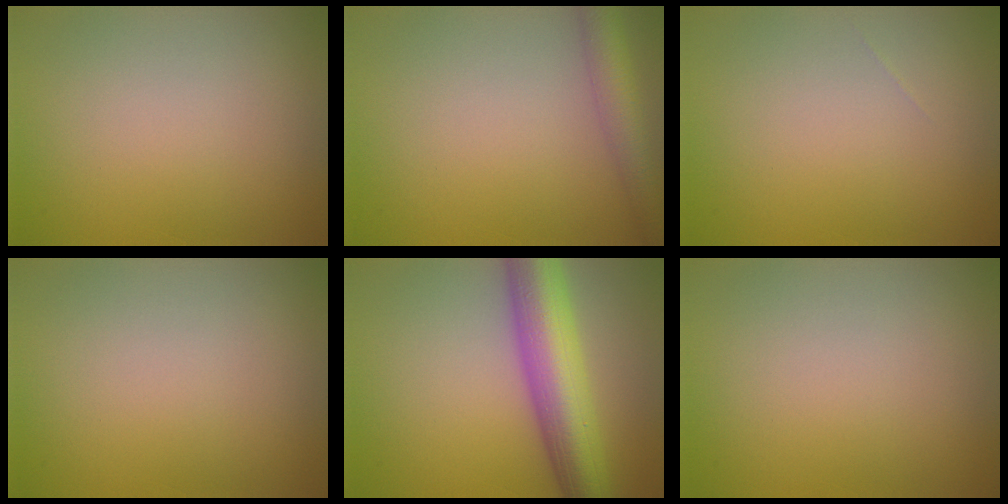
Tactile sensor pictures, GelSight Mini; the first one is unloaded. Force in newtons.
{"total": 3.5, "press": 3.5, "slide": 0.2}
{"total": 0.0}
{"total": 0.0}
{"total": 9.1, "press": 9.1, "slide": 0.2}
{"total": 0.0}